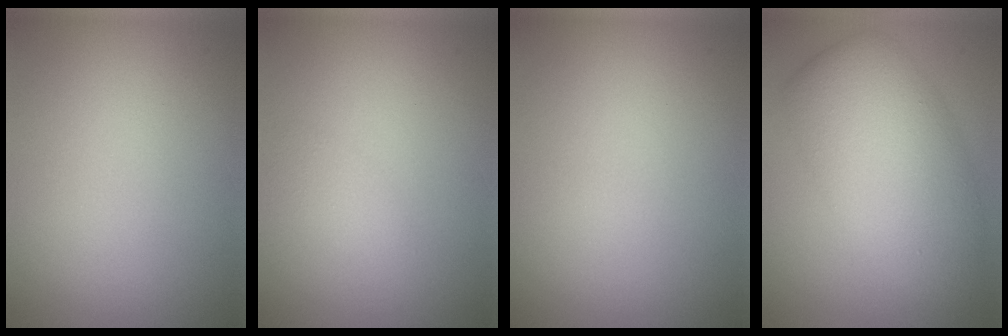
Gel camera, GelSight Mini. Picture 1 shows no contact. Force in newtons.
{"total": 1.1, "press": 1.1, "slide": 0.1}
{"total": 0.0}
{"total": 8.3, "press": 8.3, "slide": 0.2}